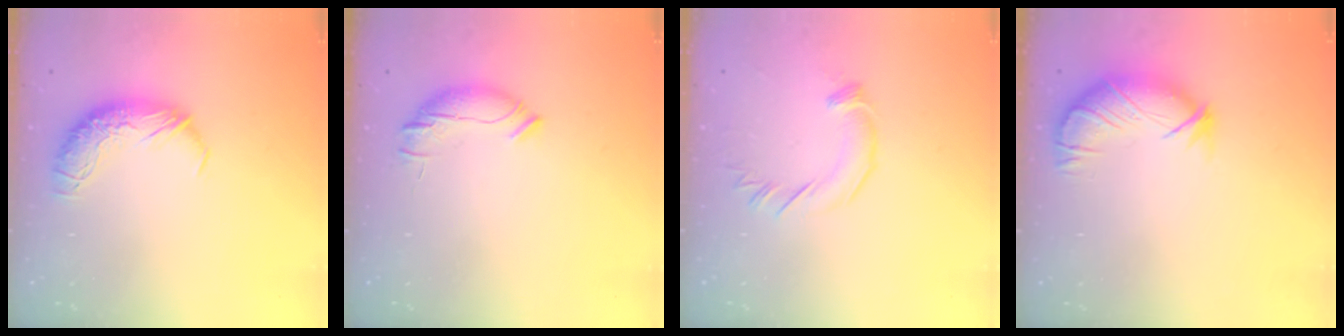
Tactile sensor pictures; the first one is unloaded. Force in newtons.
{"total": 5.1, "press": 5.0, "slide": 0.5}
{"total": 2.5, "press": 2.5, "slide": 0.2}
{"total": 3.8, "press": 3.2, "slide": 2.0}